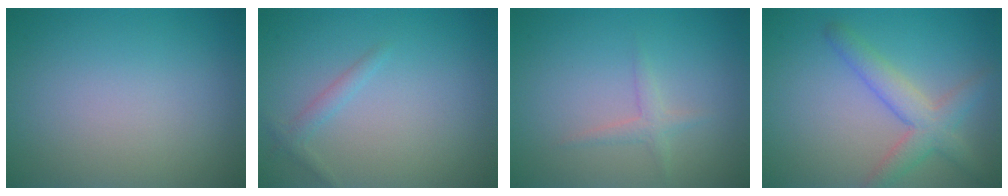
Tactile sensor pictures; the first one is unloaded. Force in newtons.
{"total": 1.1, "press": 1.1, "slide": 0.0}
{"total": 1.3, "press": 1.3, "slide": 0.1}
{"total": 3.9, "press": 3.9, "slide": 0.2}